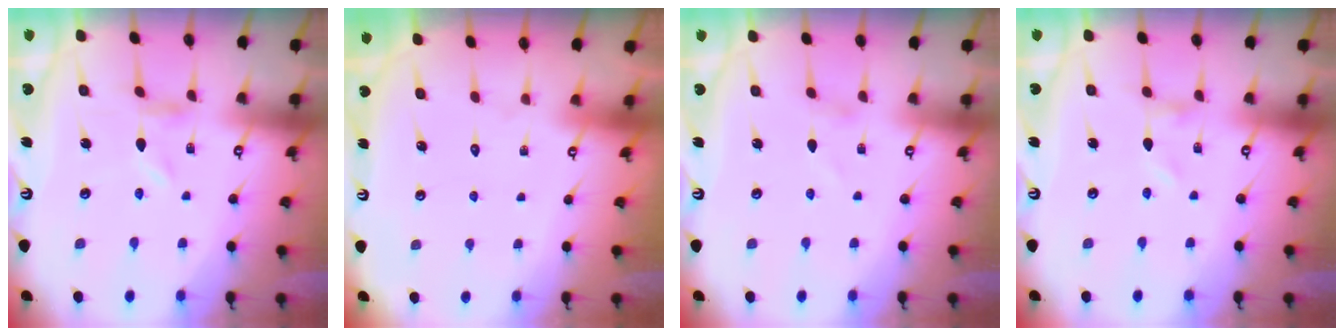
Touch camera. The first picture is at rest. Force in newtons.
{"total": 1.7, "press": 1.7, "slide": 0.1}
{"total": 1.2, "press": 1.2, "slide": 0.1}
{"total": 0.0}